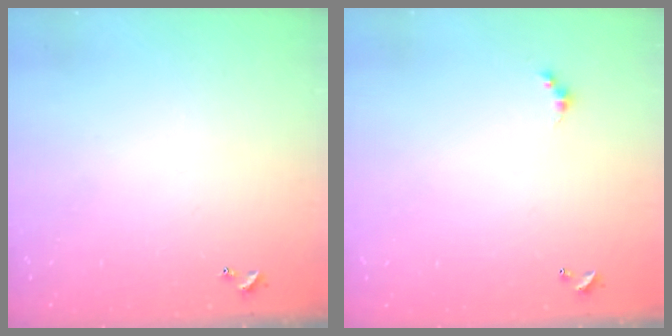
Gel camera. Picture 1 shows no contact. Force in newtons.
{"total": 1.5, "press": 1.4, "slide": 0.3}